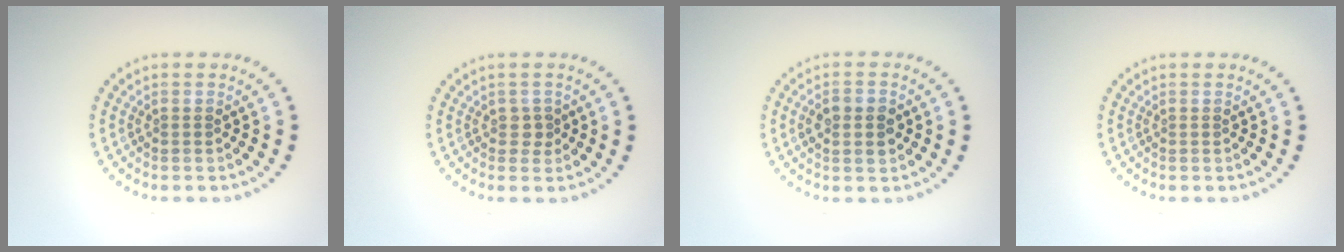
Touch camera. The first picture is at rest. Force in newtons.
{"total": 1.0, "press": 0.9, "slide": 0.4}
{"total": 2.7, "press": 2.7, "slide": 0.2}
{"total": 0.0}